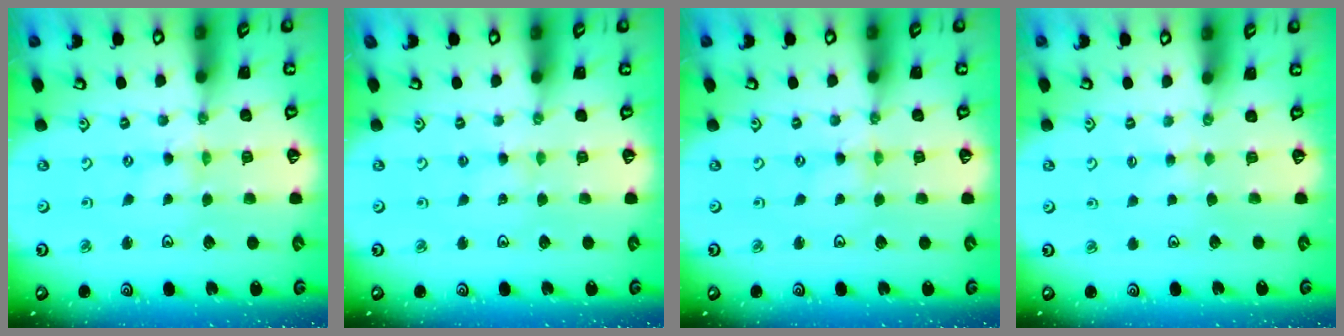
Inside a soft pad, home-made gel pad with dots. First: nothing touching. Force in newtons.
{"total": 1.9, "press": 1.8, "slide": 0.3}
{"total": 0.0}
{"total": 2.7, "press": 2.7, "slide": 0.4}